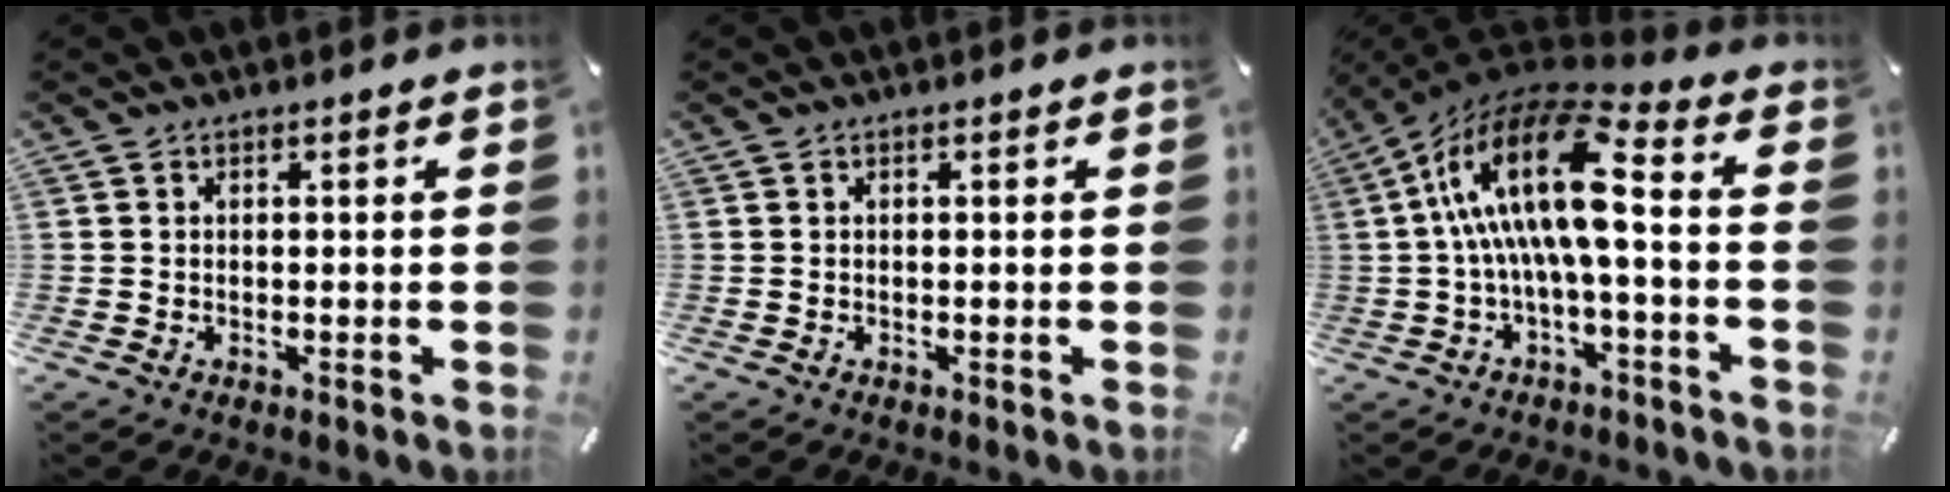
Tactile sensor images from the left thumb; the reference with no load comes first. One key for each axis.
{"total": 0.0}
{"total": 19.7, "fx": 1.1, "fy": 7.3, "fz": 18.3, "tx": -0.355, "ty": 0.005, "tz": 0.016}